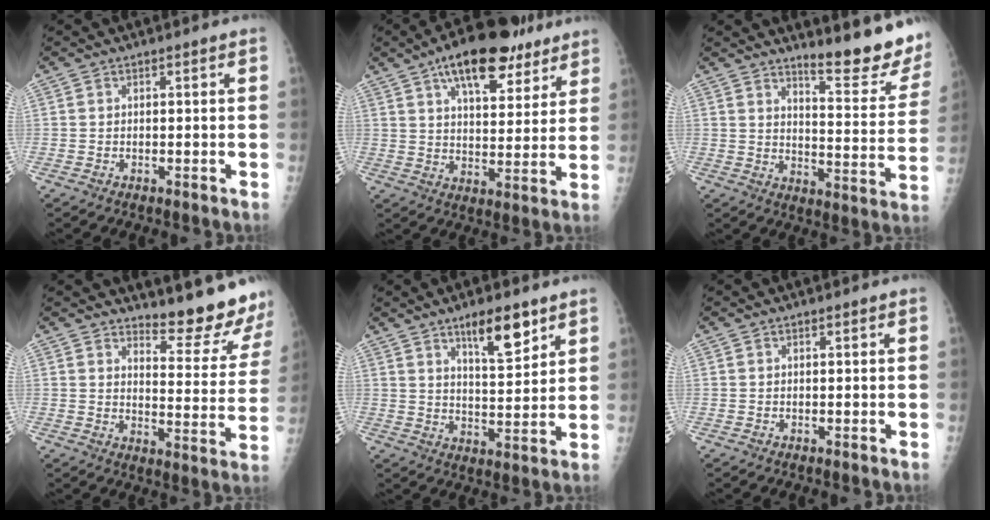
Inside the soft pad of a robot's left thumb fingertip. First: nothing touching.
{"total": 17.1, "force": [10.5, 7.5, 11.2], "torque": [-0.132, -0.029, 0.160]}
{"total": 14.4, "force": [12.0, 2.0, 7.8], "torque": [-0.078, -0.120, 0.156]}
{"total": 13.3, "force": [12.6, 1.6, 3.8], "torque": [-0.025, -0.147, 0.153]}
{"total": 9.7, "force": [6.1, 3.0, 7.0], "torque": [-0.095, -0.041, 0.103]}
{"total": 0.0}